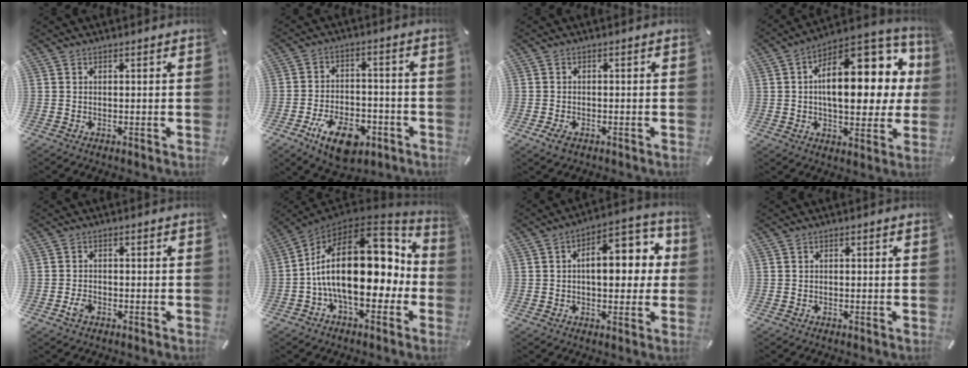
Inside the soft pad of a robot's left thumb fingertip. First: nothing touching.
{"total": 12.2, "force": [-6.3, 6.6, 8.0], "torque": [-0.141, 0.029, -0.109]}
{"total": 2.3, "force": [-1.2, 1.4, 1.4], "torque": [-0.031, 0.002, -0.024]}
{"total": 22.4, "force": [5.3, 11.8, 18.2], "torque": [-0.256, -0.037, 0.086]}
{"total": 2.4, "force": [-1.2, 1.6, 1.3], "torque": [-0.022, 0.006, -0.022]}
{"total": 27.3, "force": [1.7, 14.2, 23.2], "torque": [-0.402, -0.022, 0.038]}
{"total": 13.1, "force": [1.9, 7.3, 10.7], "torque": [-0.133, -0.012, 0.028]}
{"total": 0.5, "force": [-0.3, 0.3, 0.2], "torque": [-0.004, 0.000, -0.006]}